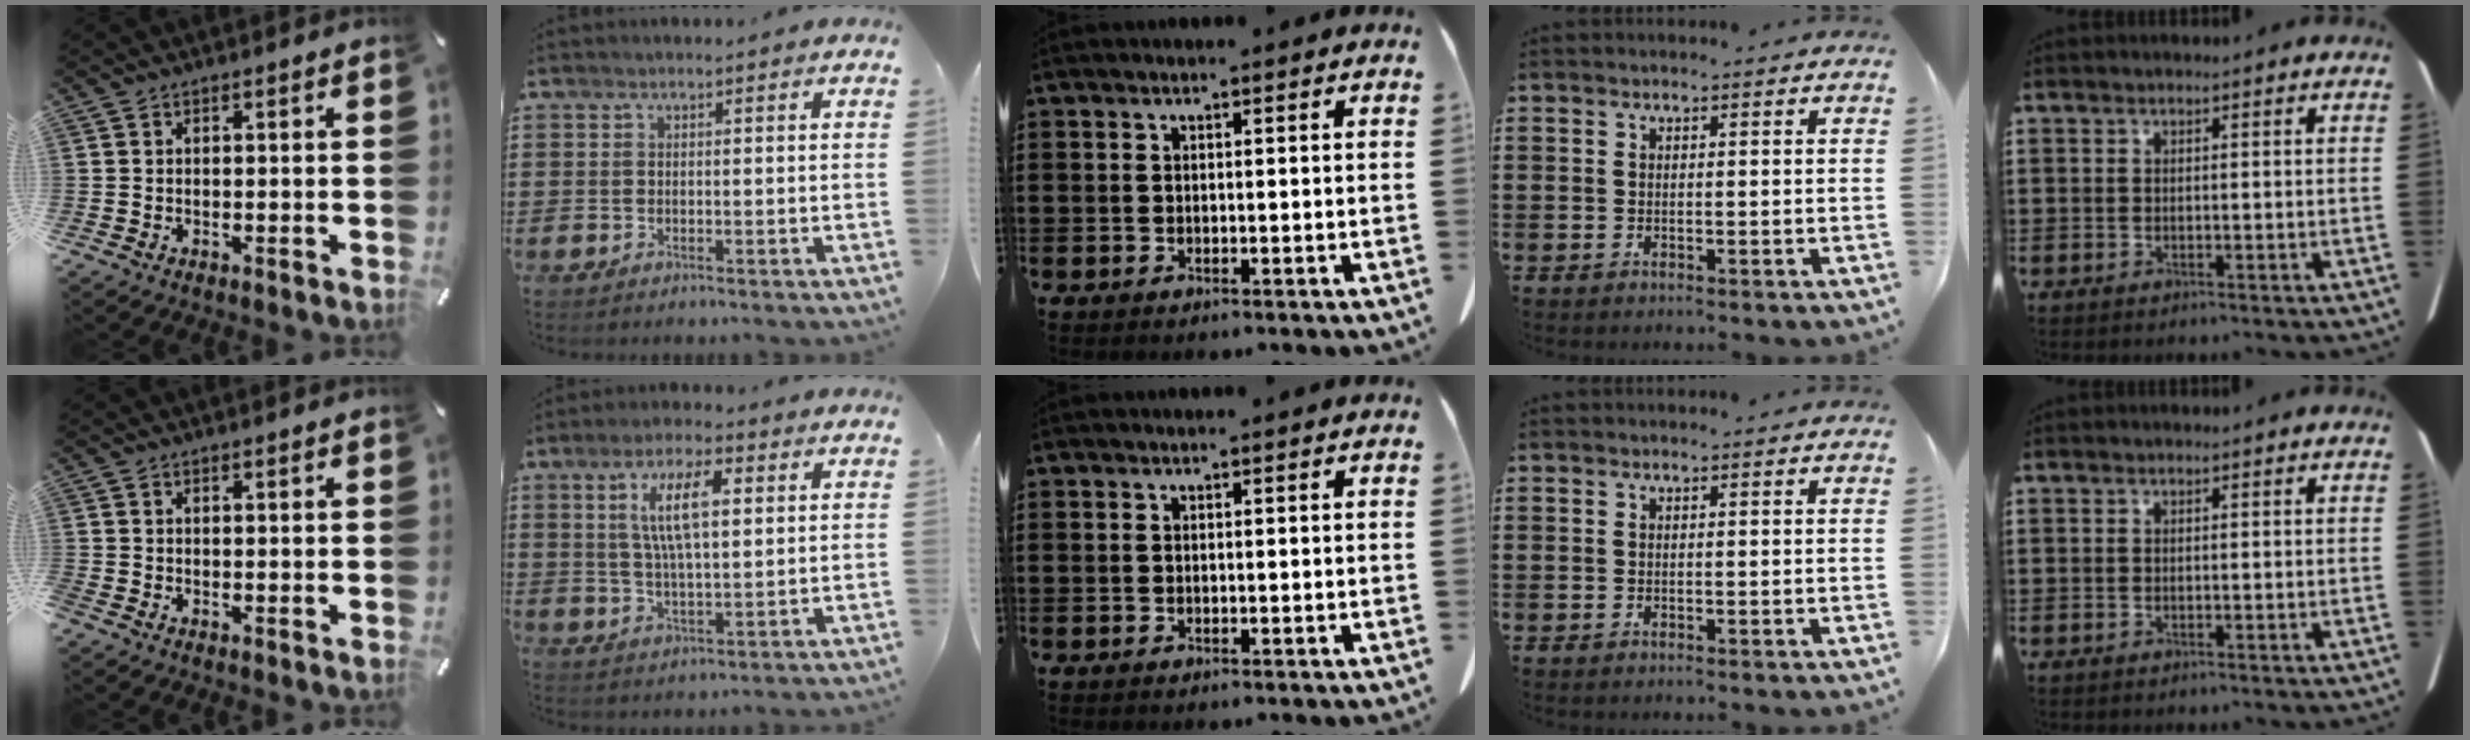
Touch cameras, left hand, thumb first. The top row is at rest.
{"thumb": {"total": 0.6, "force": [-0.4, 0.4, 0.1], "torque": [0.002, 0.001, -0.010]}, "index": {"total": 9.1, "force": [3.1, 3.2, 7.9], "torque": [-0.156, 0.011, 0.049]}}